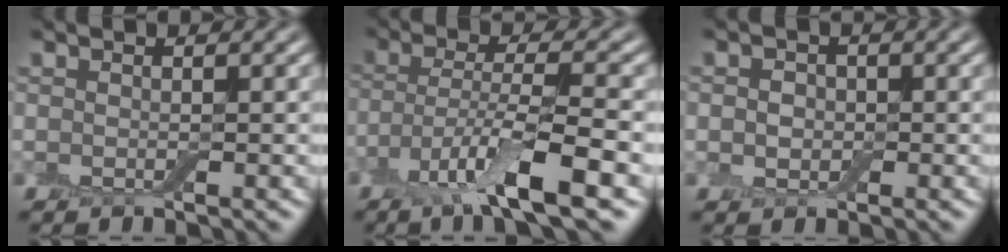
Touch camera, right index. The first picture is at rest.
{"total": 7.0, "force": [-3.8, 1.4, 5.7], "torque": [-0.108, -0.002, -0.077]}
{"total": 2.3, "force": [0.0, 2.0, 1.2], "torque": [-0.009, 0.004, -0.014]}